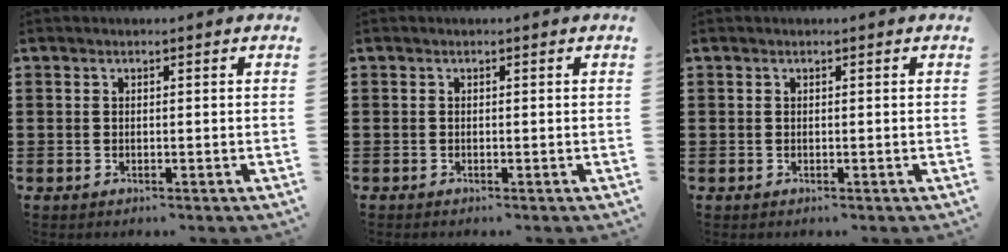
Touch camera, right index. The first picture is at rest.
{"total": 0.0}
{"total": 0.0}